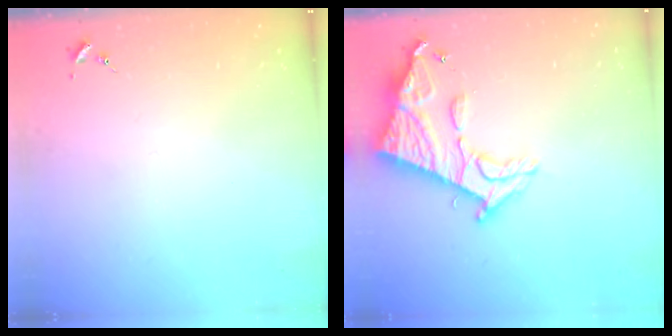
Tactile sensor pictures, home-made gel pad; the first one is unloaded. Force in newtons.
{"total": 16.7, "press": 16.6, "slide": 1.7}